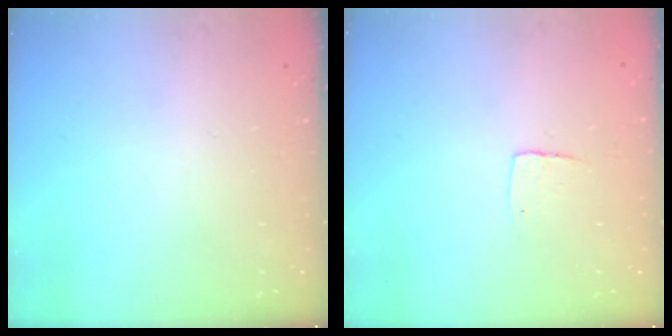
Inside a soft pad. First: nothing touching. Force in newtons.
{"total": 3.9, "press": 3.8, "slide": 0.3}